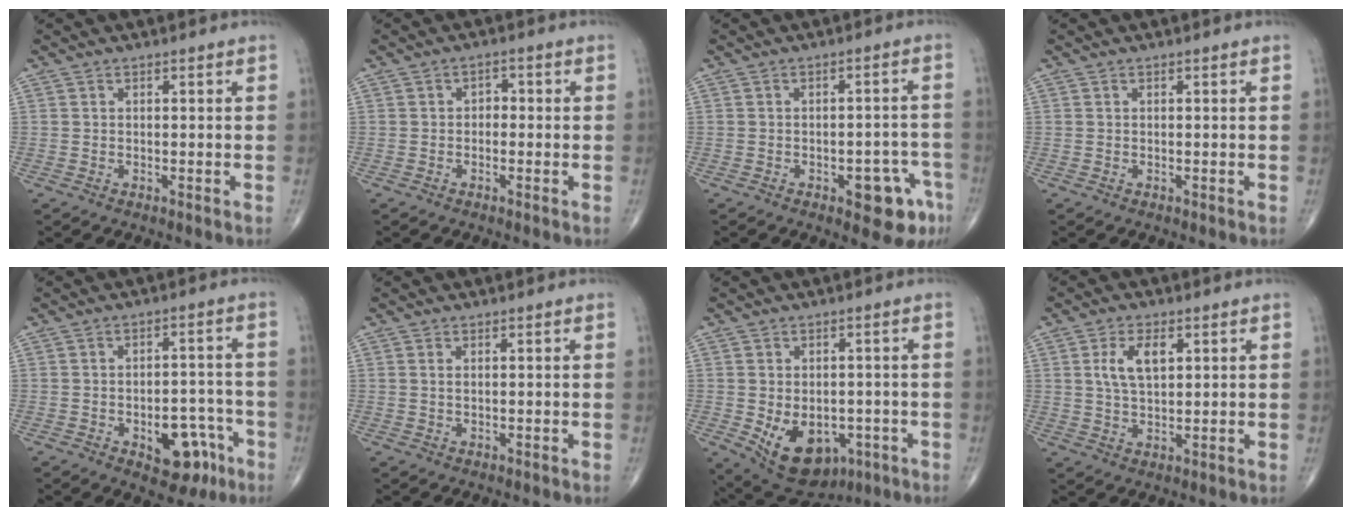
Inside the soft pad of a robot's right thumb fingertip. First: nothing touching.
{"total": 2.1, "force": [-0.4, 1.6, 1.2], "torque": [-0.003, 0.009, -0.014]}
{"total": 8.4, "force": [-4.0, 3.6, 6.3], "torque": [-0.050, 0.030, -0.042]}
{"total": 0.0}
{"total": 9.9, "force": [-4.5, 5.7, 6.7], "torque": [-0.054, 0.040, -0.051]}
{"total": 0.8, "force": [0.3, 0.4, 0.7], "torque": [-0.017, 0.003, 0.007]}
{"total": 12.3, "force": [-4.1, 8.5, 8.0], "torque": [-0.099, 0.003, -0.040]}
{"total": 6.5, "force": [2.0, 3.3, 5.2], "torque": [-0.096, -0.005, 0.040]}